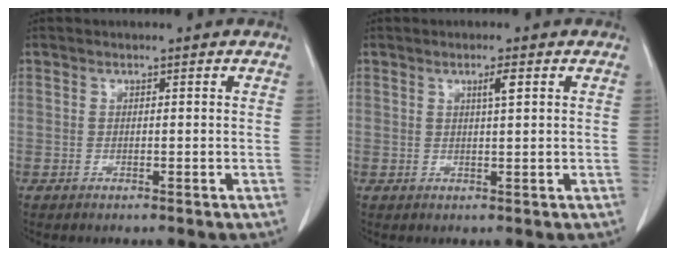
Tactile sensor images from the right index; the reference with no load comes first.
{"total": 1.8, "force": [0.8, 0.0, 1.7], "torque": [-0.032, -0.002, 0.012]}